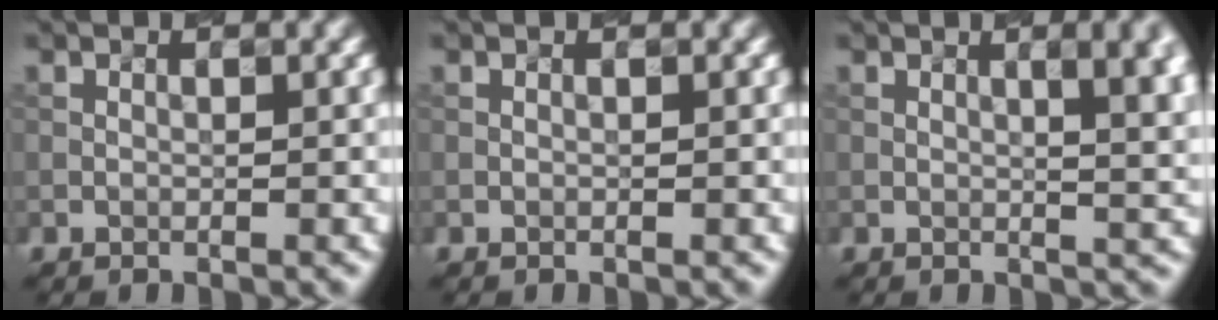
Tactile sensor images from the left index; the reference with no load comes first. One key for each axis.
{"total": 0.0}
{"total": 6.9, "fx": 1.7, "fy": 2.6, "fz": 6.1, "tx": -0.034, "ty": 0.017, "tz": 0.027}